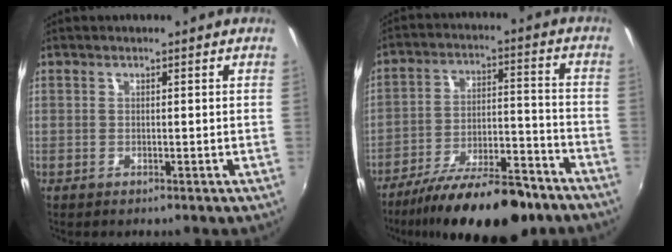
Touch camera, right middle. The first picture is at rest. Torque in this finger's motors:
{"motor_torque": [1.07, -1.07, 0.72, 0.17]}